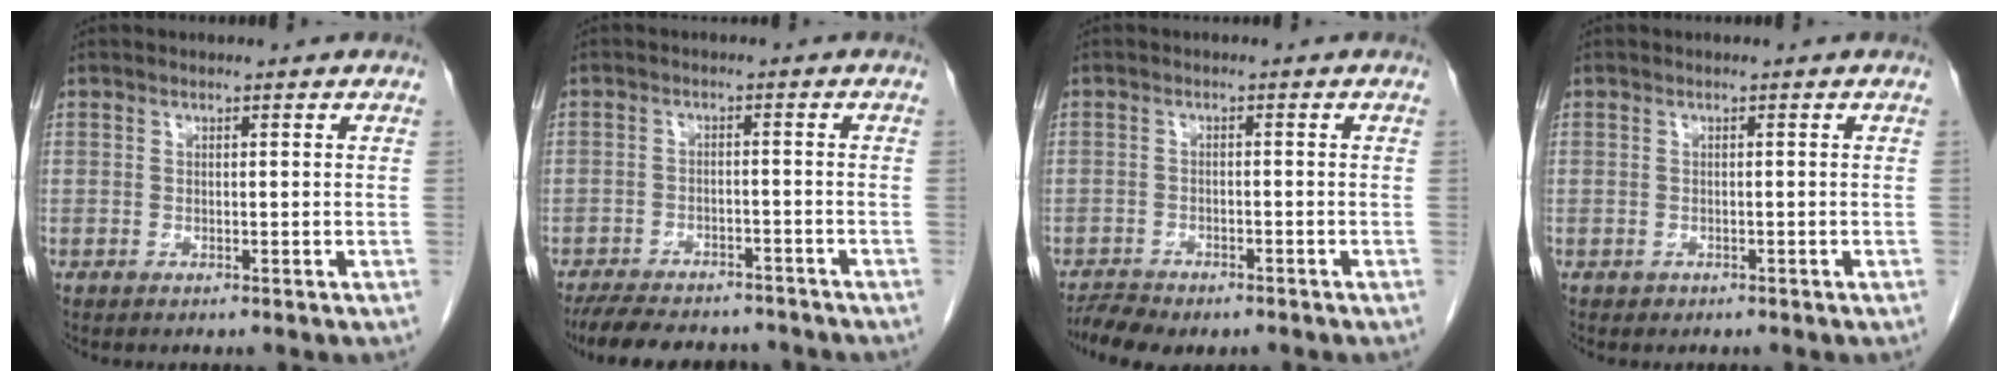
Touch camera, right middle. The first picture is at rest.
{"total": 13.0, "force": [-11.3, 4.4, 4.7], "torque": [-0.089, 0.000, -0.156]}
{"total": 5.2, "force": [-4.4, 1.6, 2.1], "torque": [-0.033, -0.009, -0.072]}
{"total": 0.5, "force": [-0.3, 0.5, 0.0], "torque": [-0.006, 0.003, -0.002]}